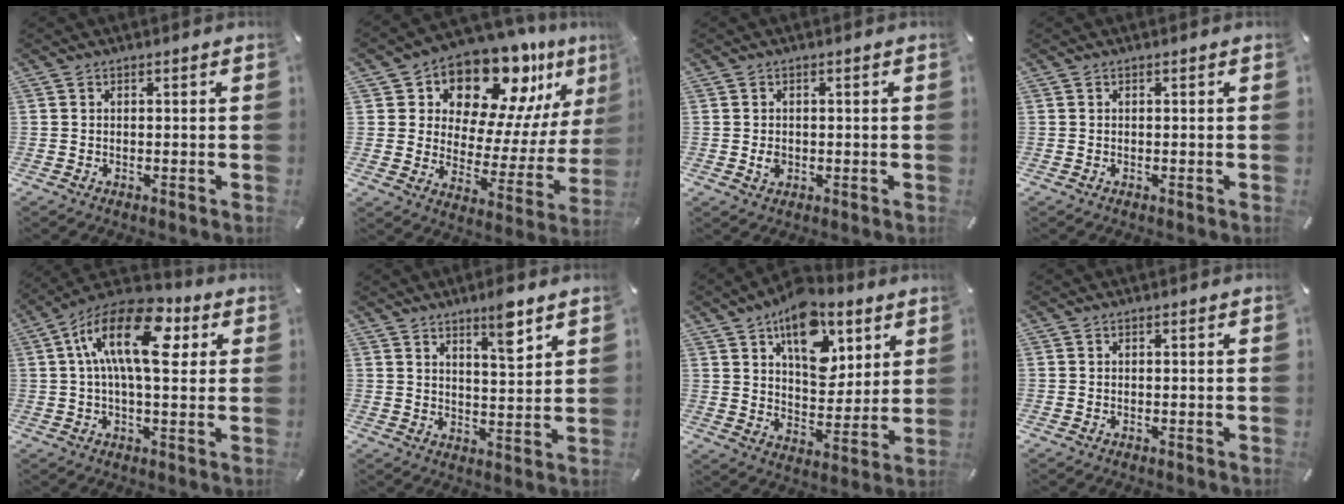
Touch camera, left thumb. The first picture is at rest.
{"total": 16.7, "force": [14.3, 7.1, 5.1], "torque": [-0.078, -0.139, 0.244]}
{"total": 1.7, "force": [0.0, 1.4, 0.9], "torque": [-0.012, 0.000, -0.002]}
{"total": 0.0}
{"total": 17.4, "force": [4.5, 8.1, 14.8], "torque": [-0.269, -0.008, 0.072]}
{"total": 7.0, "force": [5.5, 1.3, 4.2], "torque": [-0.057, -0.038, 0.090]}
{"total": 16.3, "force": [9.0, 10.0, 9.3], "torque": [-0.128, -0.045, 0.160]}
{"total": 0.0}